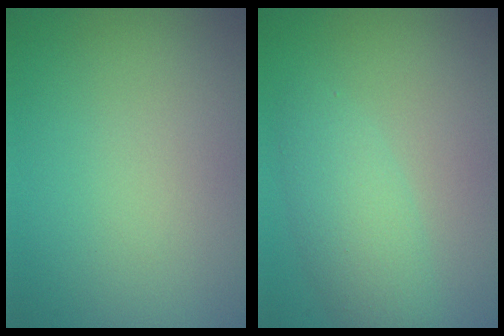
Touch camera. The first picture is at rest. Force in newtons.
{"total": 3.3, "press": 3.3, "slide": 0.1}